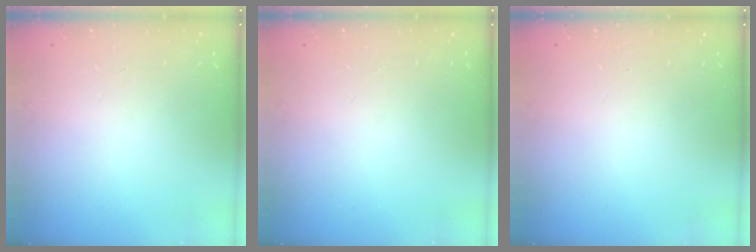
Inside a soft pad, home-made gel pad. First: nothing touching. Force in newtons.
{"total": 0.0}
{"total": 0.0}